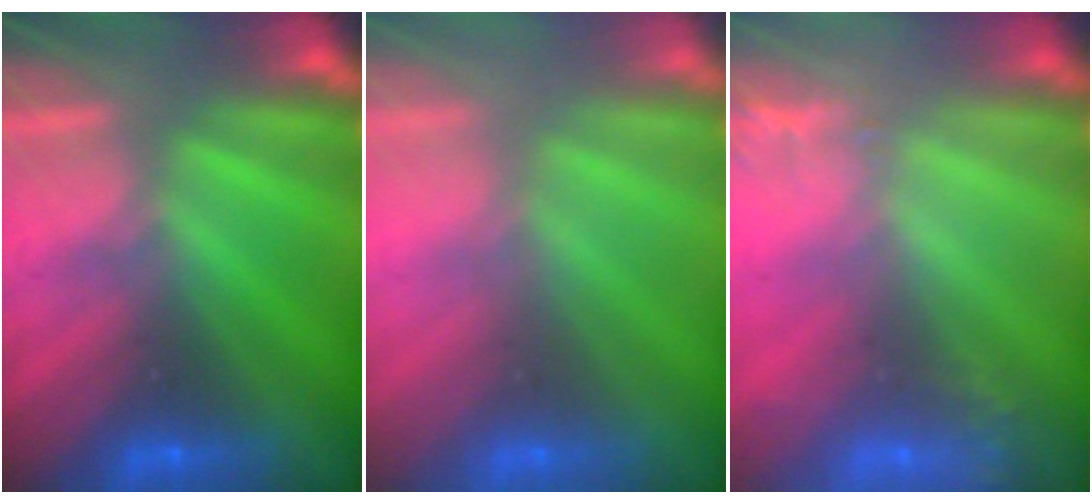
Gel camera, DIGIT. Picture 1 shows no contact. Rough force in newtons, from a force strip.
{"total": 2.5}
{"total": 2.5}